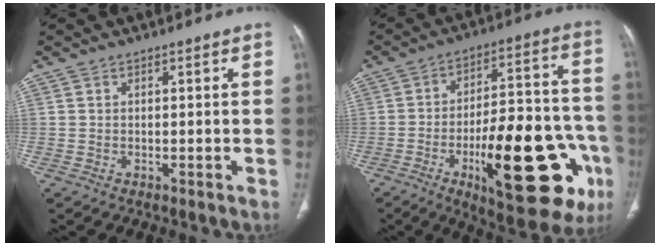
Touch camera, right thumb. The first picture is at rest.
{"total": 28.5, "force": [-10.0, 10.2, 24.6], "torque": [-0.313, 0.037, -0.128]}